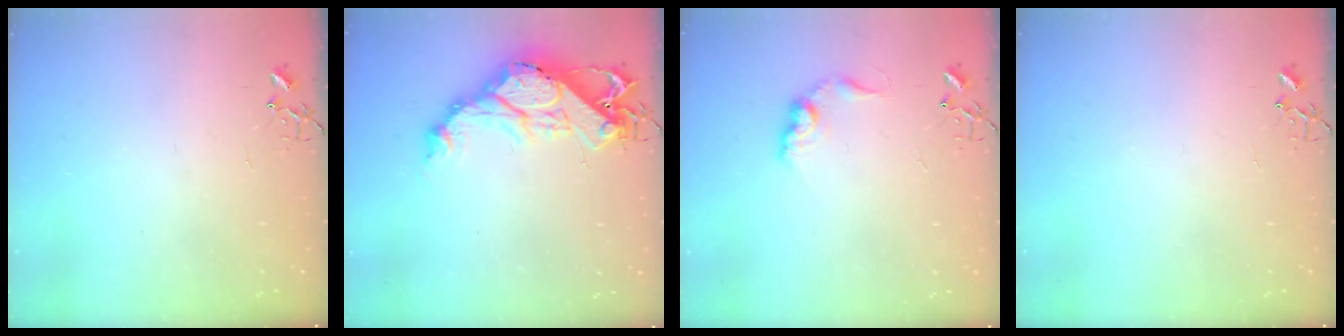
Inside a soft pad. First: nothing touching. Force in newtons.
{"total": 16.7, "press": 16.6, "slide": 1.4}
{"total": 10.0, "press": 10.0, "slide": 0.2}
{"total": 0.0}